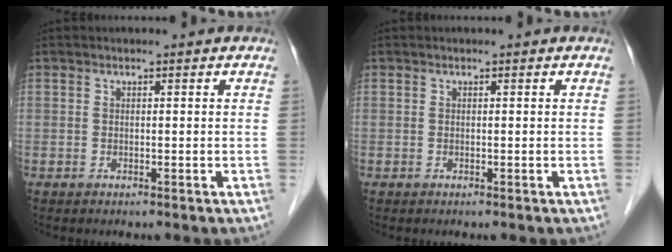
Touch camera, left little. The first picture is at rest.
{"total": 0.0}